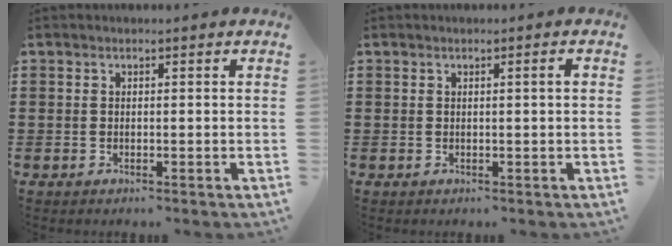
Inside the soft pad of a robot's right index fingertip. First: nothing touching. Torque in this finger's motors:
{"motor_torque": [0.31, -0.12, 0.00, 0.03]}